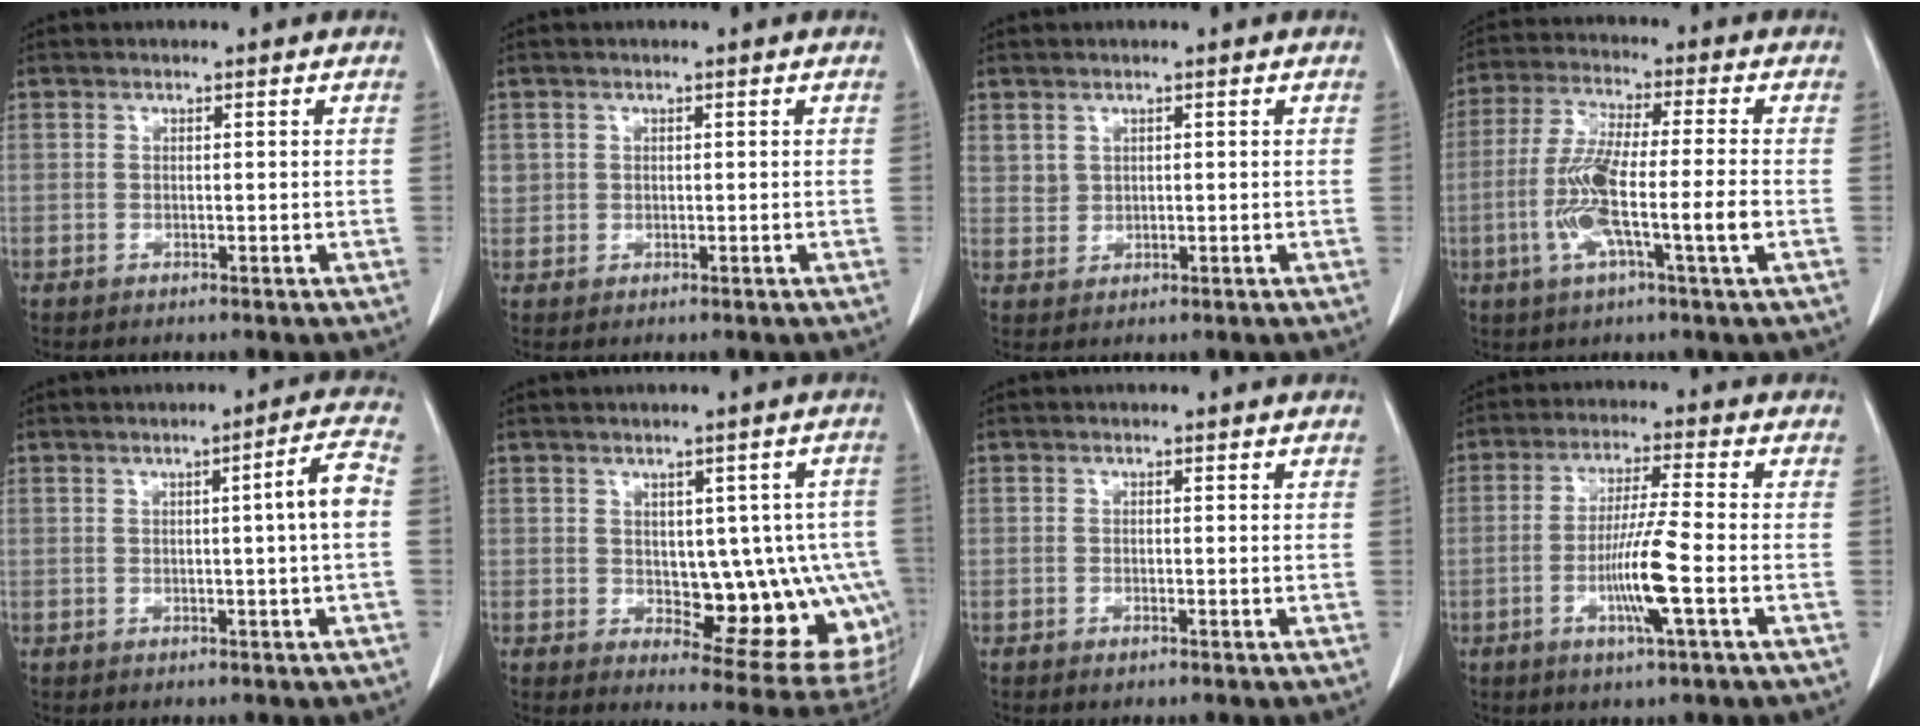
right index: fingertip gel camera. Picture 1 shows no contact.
{"total": 1.7, "force": [0.5, 1.6, 0.3], "torque": [0.007, 0.007, 0.008]}
{"total": 2.0, "force": [1.2, 1.5, 0.6], "torque": [-0.007, 0.001, 0.027]}
{"total": 11.4, "force": [-2.9, 0.4, 11.0], "torque": [-0.217, -0.004, -0.059]}
{"total": 4.7, "force": [-0.2, -0.8, 4.6], "torque": [-0.064, 0.005, -0.001]}
{"total": 13.5, "force": [-0.8, 5.9, 12.2], "torque": [-0.110, 0.012, 0.009]}
{"total": 0.6, "force": [-0.4, 0.2, 0.4], "torque": [-0.008, 0.000, -0.003]}
{"total": 8.5, "force": [-2.6, -0.6, 8.1], "torque": [-0.154, -0.010, -0.050]}